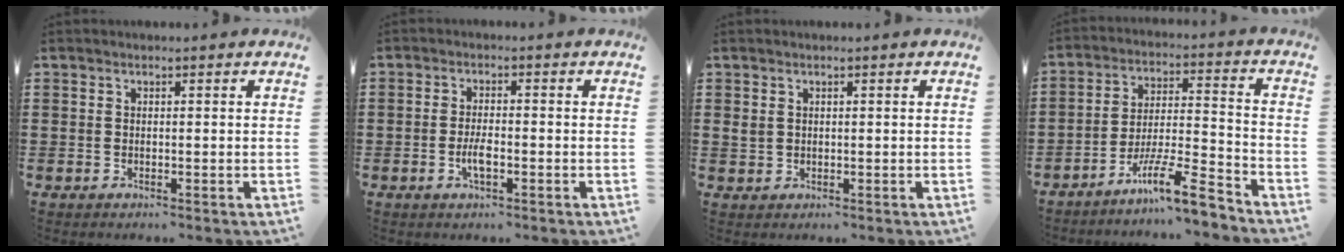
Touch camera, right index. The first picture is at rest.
{"total": 3.2, "force": [-1.1, 1.0, 2.8], "torque": [-0.067, -0.004, -0.024]}
{"total": 1.2, "force": [0.5, 0.9, 0.5], "torque": [-0.012, 0.005, 0.010]}
{"total": 10.7, "force": [-8.3, 1.1, 6.6], "torque": [-0.117, 0.015, -0.158]}